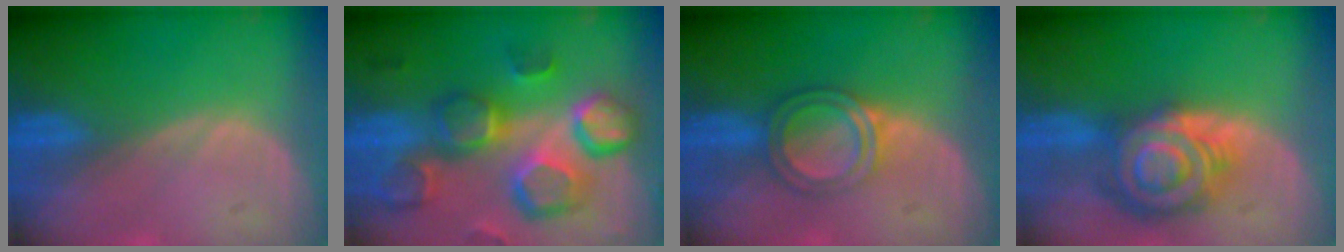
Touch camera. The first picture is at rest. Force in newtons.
{"total": 13.0, "press": 11.4, "slide": 6.3}
{"total": 5.1, "press": 4.7, "slide": 2.1}
{"total": 9.2, "press": 9.1, "slide": 0.5}